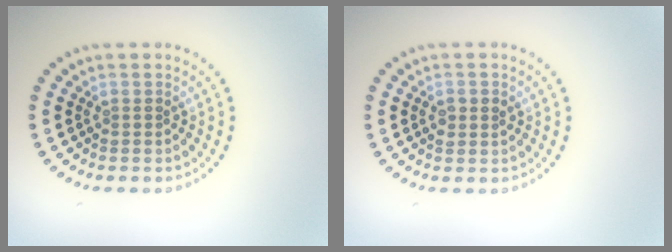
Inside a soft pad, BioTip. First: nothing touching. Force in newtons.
{"total": 1.4, "press": 1.4, "slide": 0.3}